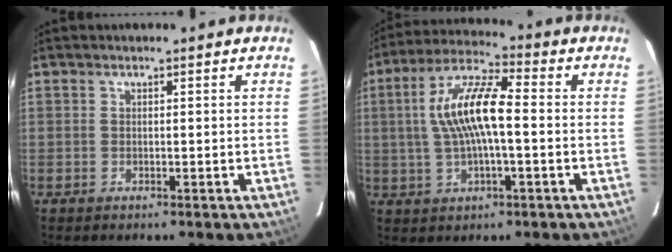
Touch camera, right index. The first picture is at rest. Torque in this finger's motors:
{"motor_torque": [0.69, -0.14, 0.92, 0.21]}